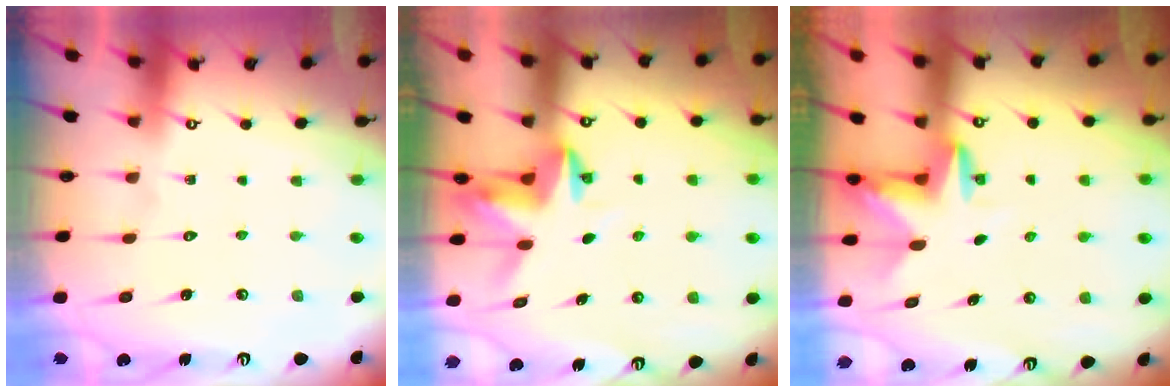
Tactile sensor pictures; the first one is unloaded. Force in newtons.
{"total": 3.7, "press": 3.7, "slide": 0.4}
{"total": 3.4, "press": 3.4, "slide": 0.1}